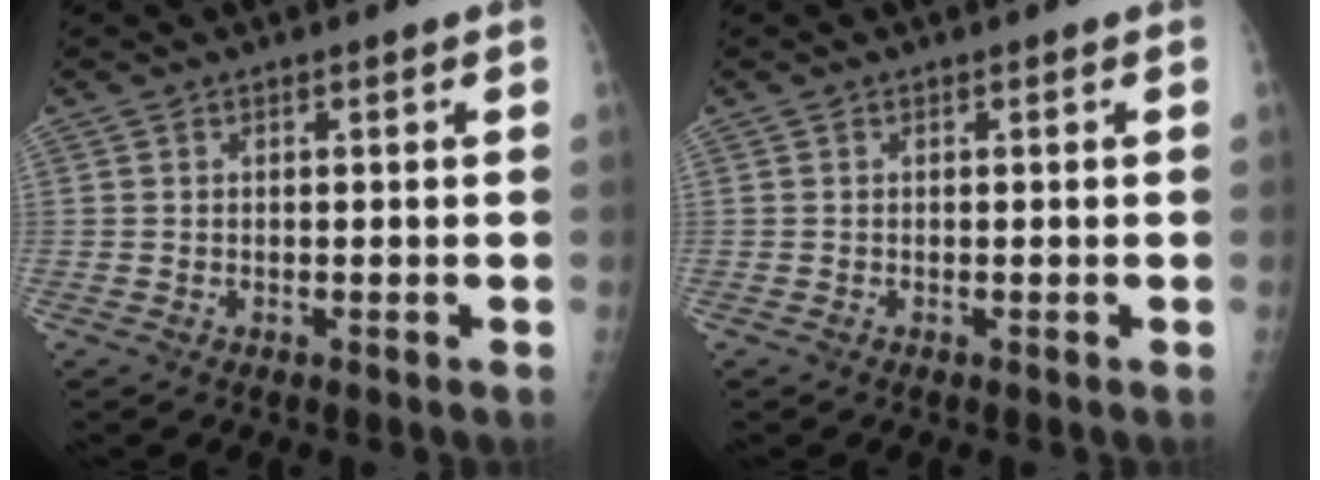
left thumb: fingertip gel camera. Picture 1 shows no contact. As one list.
[{"total": 0.0}]